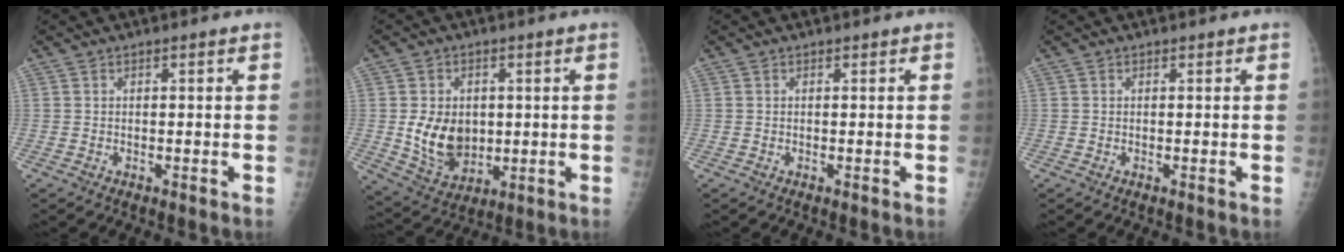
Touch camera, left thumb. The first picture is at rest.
{"total": 10.7, "force": [0.5, 8.1, 6.9], "torque": [-0.086, -0.015, 0.027]}
{"total": 0.0}
{"total": 0.0}